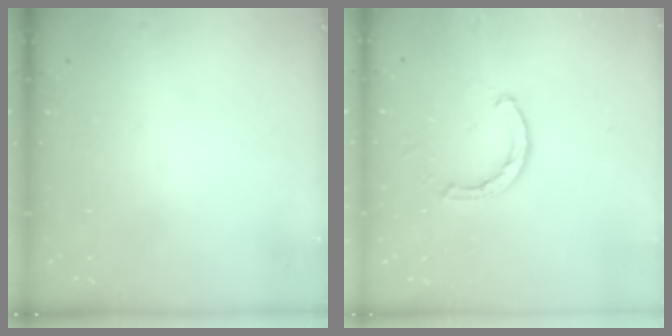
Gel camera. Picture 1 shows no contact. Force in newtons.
{"total": 2.1, "press": 2.1, "slide": 0.1}